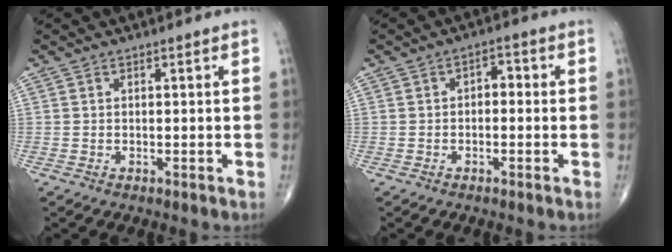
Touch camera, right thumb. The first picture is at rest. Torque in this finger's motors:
{"motor_torque": [-0.26, 0.16, 0.23, -0.02, 0.07]}